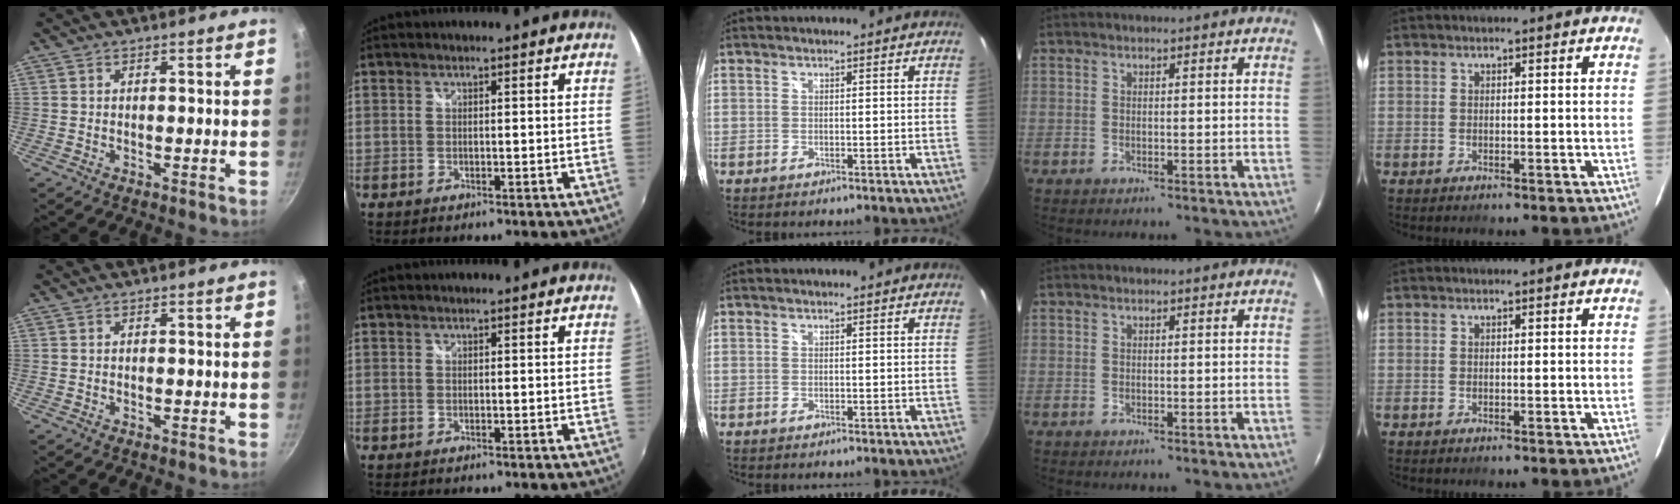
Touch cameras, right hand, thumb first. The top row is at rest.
{}